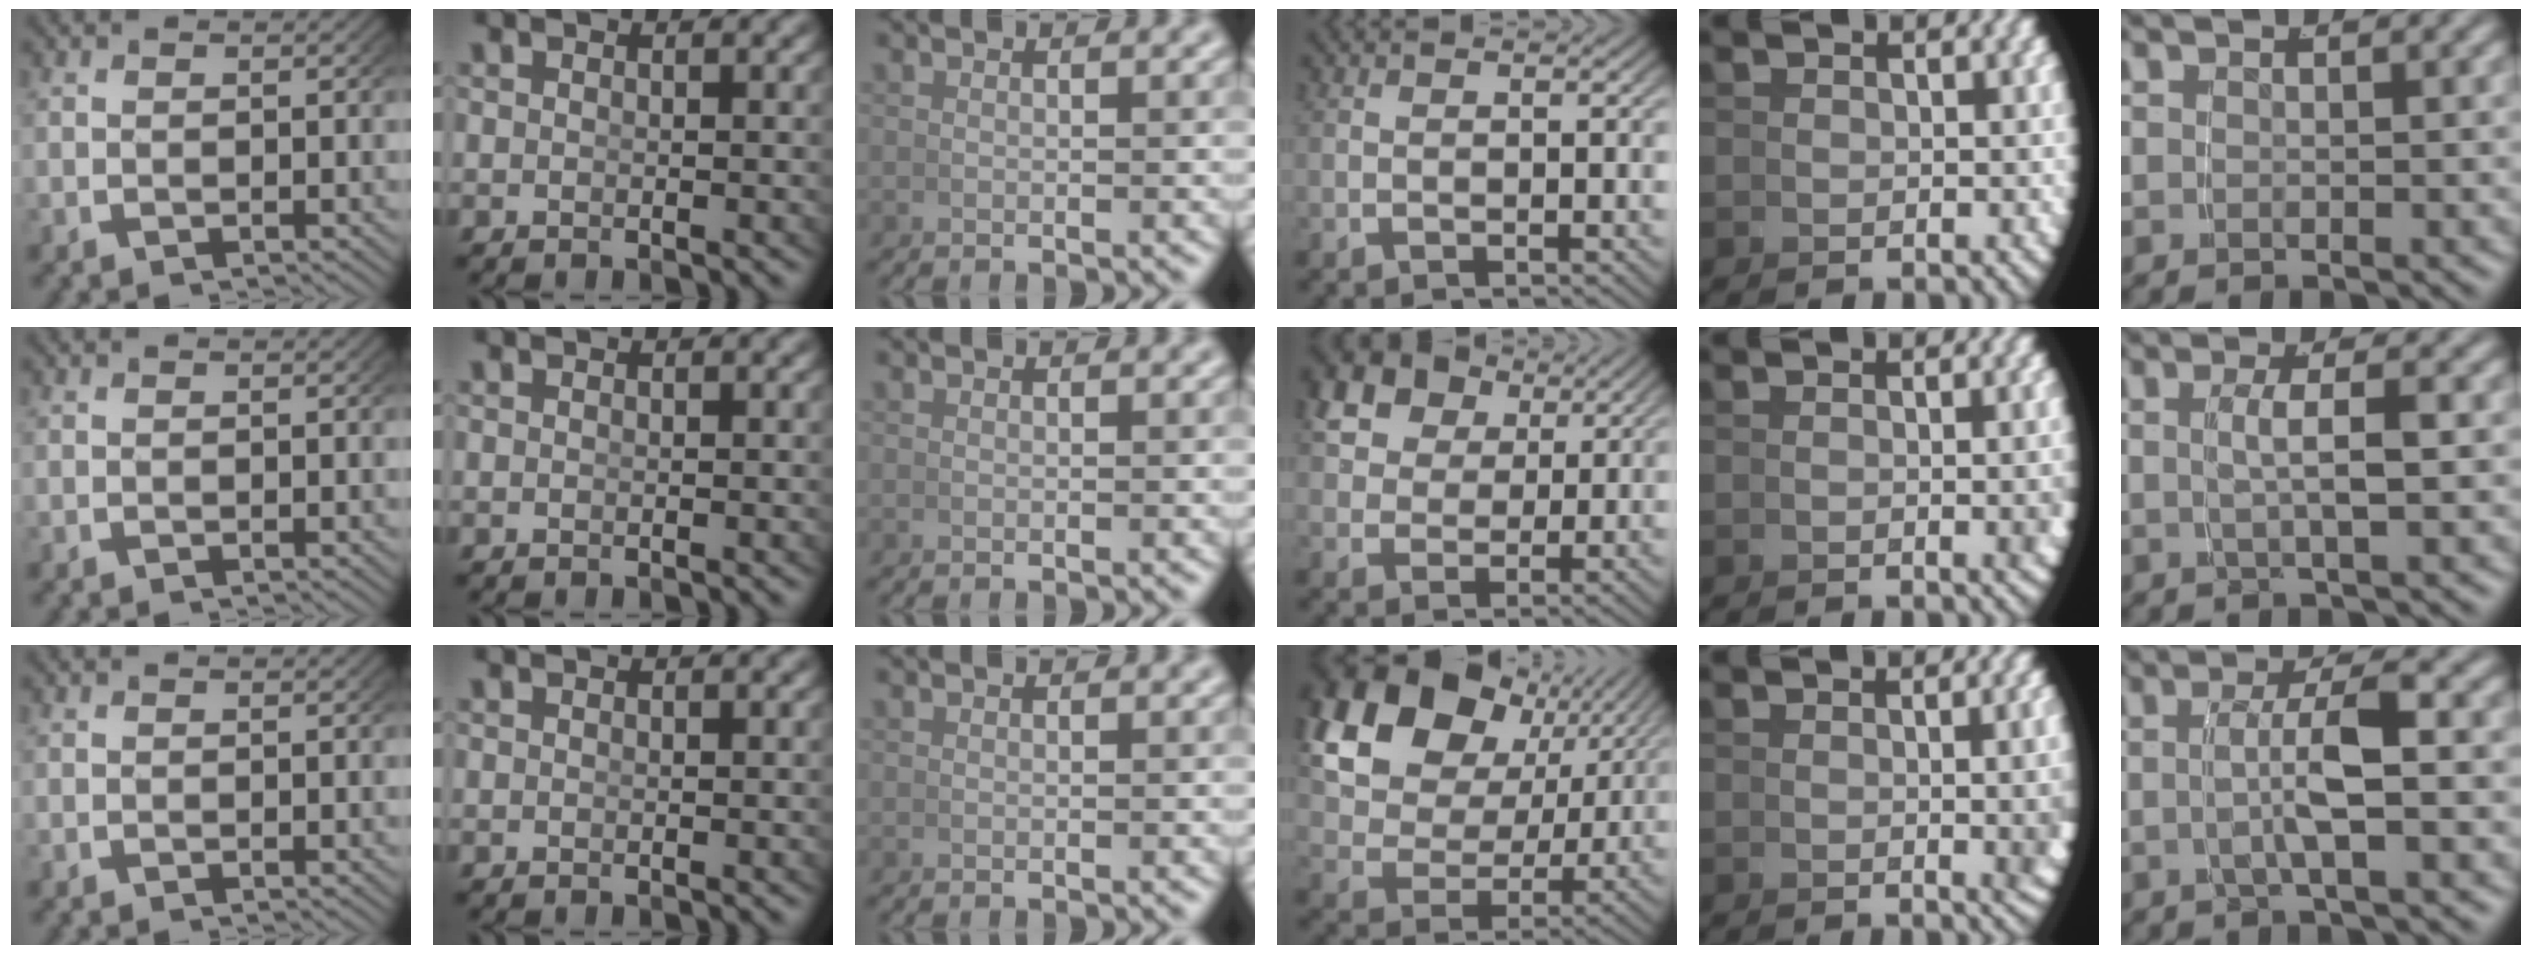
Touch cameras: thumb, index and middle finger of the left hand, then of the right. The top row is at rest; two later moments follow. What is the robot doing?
{"motion": "grasp_and_lifting", "object": "calculator"}